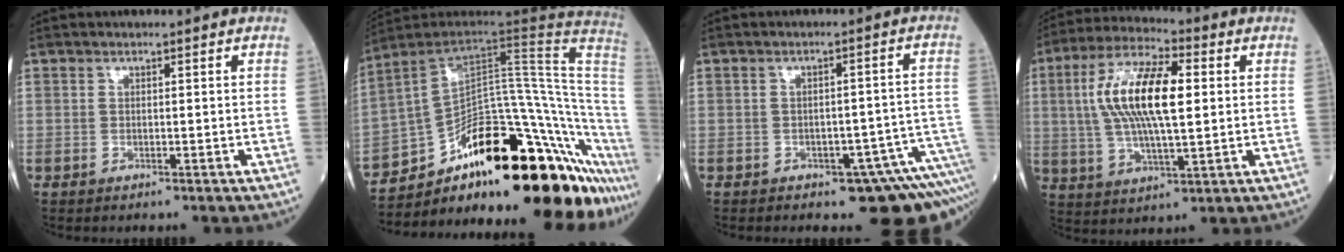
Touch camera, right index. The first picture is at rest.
{"total": 30.8, "force": [-18.3, 6.4, 24.0], "torque": [-0.230, 0.030, -0.263]}
{"total": 8.5, "force": [-6.0, 2.3, 5.6], "torque": [-0.046, 0.023, -0.078]}
{"total": 14.1, "force": [2.1, 3.9, 13.4], "torque": [-0.268, 0.019, 0.036]}